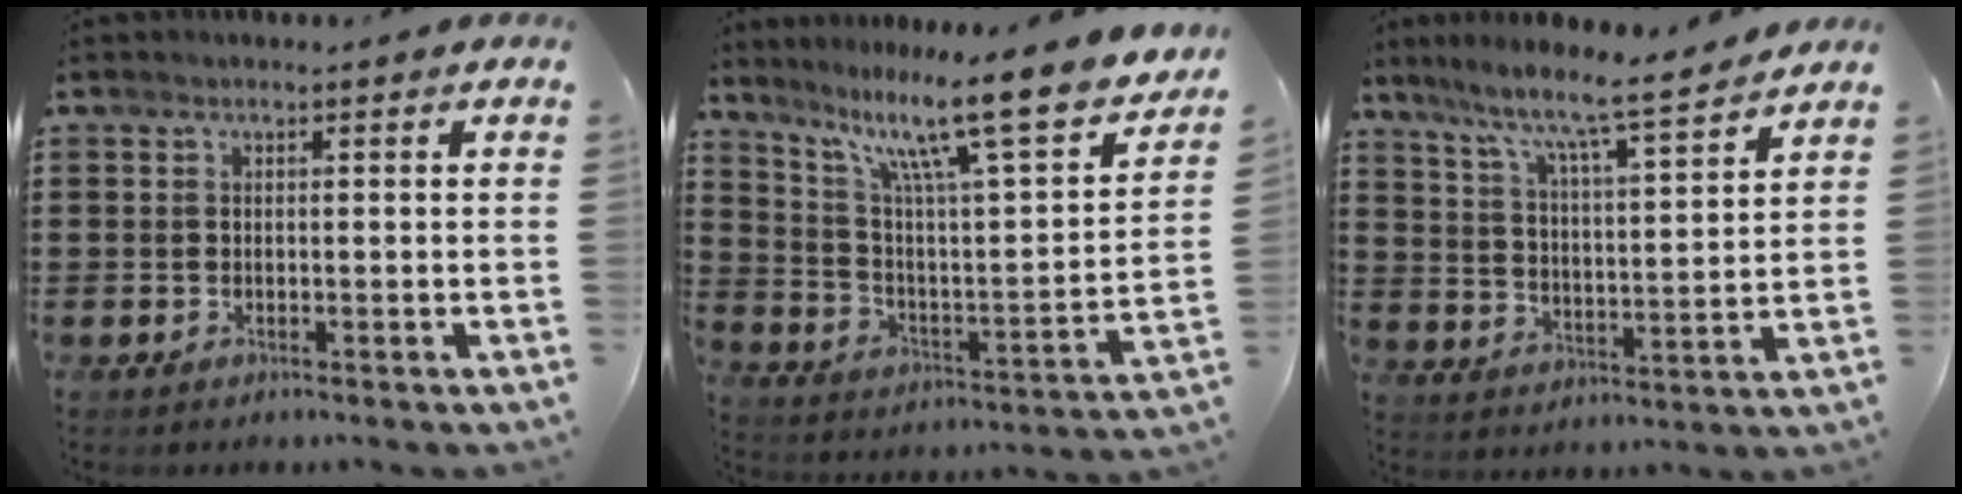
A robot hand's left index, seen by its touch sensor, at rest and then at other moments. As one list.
[{"total": 13.5, "force": [10.2, 0.8, 8.8], "torque": [-0.181, -0.076, 0.158]}, {"total": 7.4, "force": [6.4, -0.3, 3.6], "torque": [-0.095, -0.051, 0.102]}]